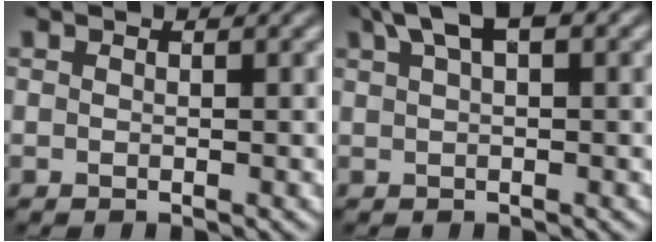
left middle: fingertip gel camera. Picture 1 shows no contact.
{"total": 4.2, "force": [2.4, 1.4, 3.2], "torque": [-0.055, 0.016, 0.040]}